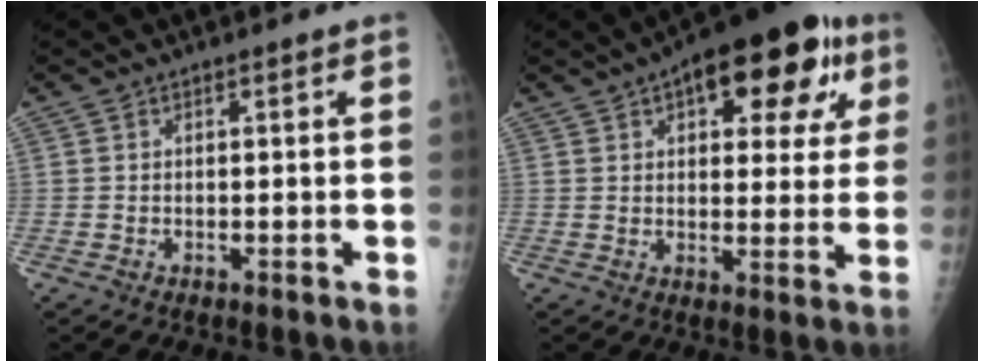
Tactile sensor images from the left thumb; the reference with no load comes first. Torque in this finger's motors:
{"motor_torque": [0.33, 0.51, 0.15, -0.23, 0.26]}